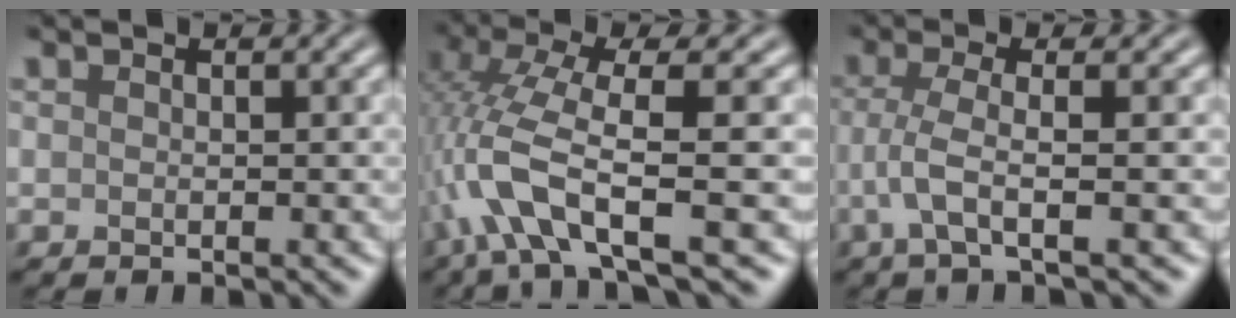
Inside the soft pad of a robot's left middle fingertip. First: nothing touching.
{"total": 7.2, "force": [-1.9, 1.8, 6.8], "torque": [-0.158, 0.005, -0.046]}
{"total": 2.8, "force": [-0.9, 0.2, 2.6], "torque": [-0.063, 0.008, -0.023]}